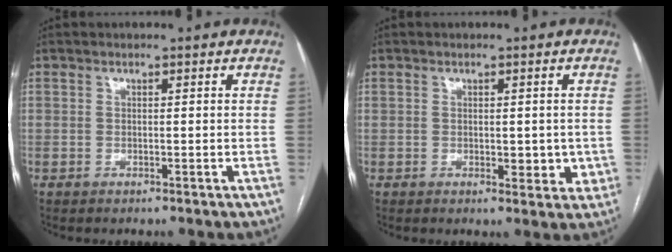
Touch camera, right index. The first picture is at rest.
{"total": 3.8, "force": [-0.1, 2.1, 3.1], "torque": [-0.033, 0.001, 0.005]}